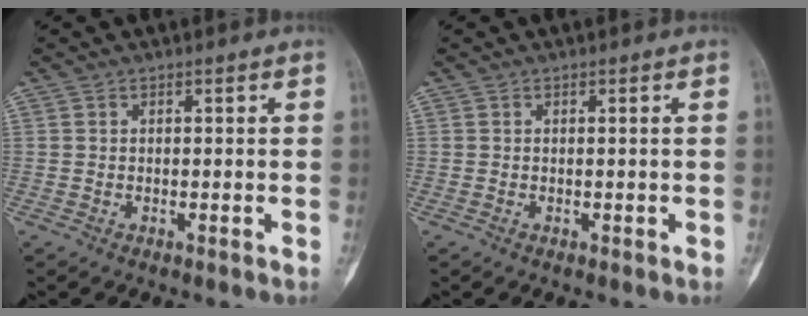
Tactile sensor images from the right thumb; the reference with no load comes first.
{"total": 0.6, "force": [-0.1, -0.1, 0.6], "torque": [-0.010, 0.001, 0.000]}